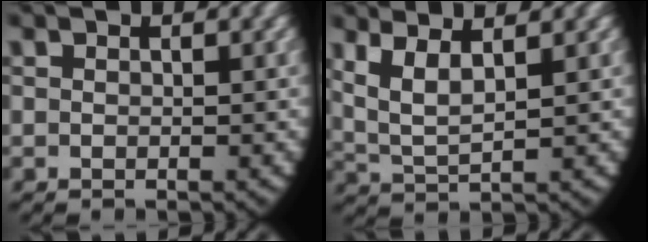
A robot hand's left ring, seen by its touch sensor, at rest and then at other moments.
{"total": 6.4, "force": [2.1, 4.4, 4.2], "torque": [-0.118, -0.009, 0.036]}